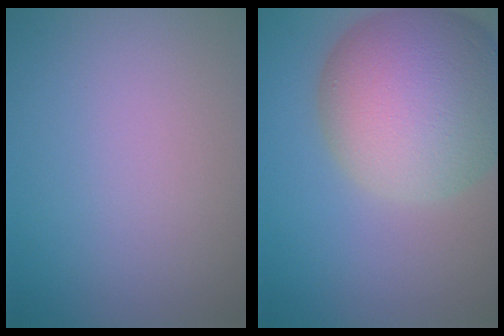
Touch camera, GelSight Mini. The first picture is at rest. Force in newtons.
{"total": 13.5, "press": 13.4, "slide": 0.6}